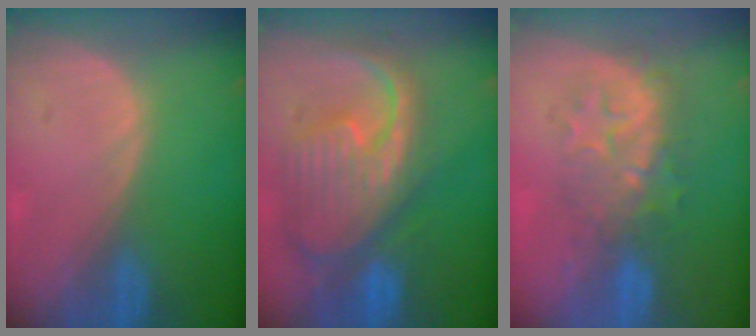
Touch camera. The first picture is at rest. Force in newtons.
{"total": 12.5, "press": 10.7, "slide": 6.4}
{"total": 7.9, "press": 7.4, "slide": 2.7}